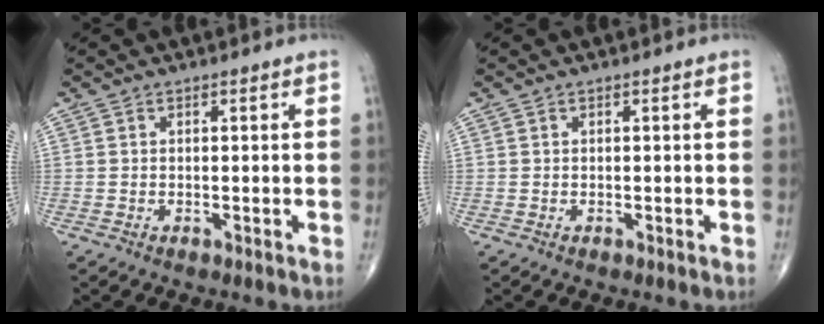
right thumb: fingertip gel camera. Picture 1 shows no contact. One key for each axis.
{"total": 0.0}